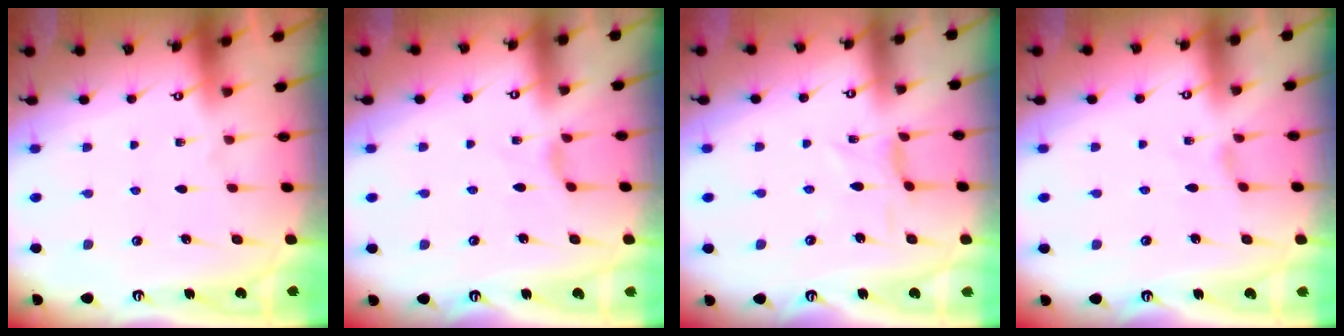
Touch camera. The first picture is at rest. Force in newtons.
{"total": 2.0, "press": 1.9, "slide": 0.6}
{"total": 1.6, "press": 1.5, "slide": 0.5}
{"total": 0.0}